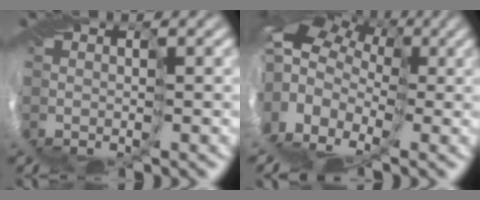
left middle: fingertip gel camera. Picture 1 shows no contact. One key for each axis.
{"total": 13.7, "fx": 1.4, "fy": 10.1, "fz": 9.2, "tx": -0.207, "ty": 0.012, "tz": 0.005}